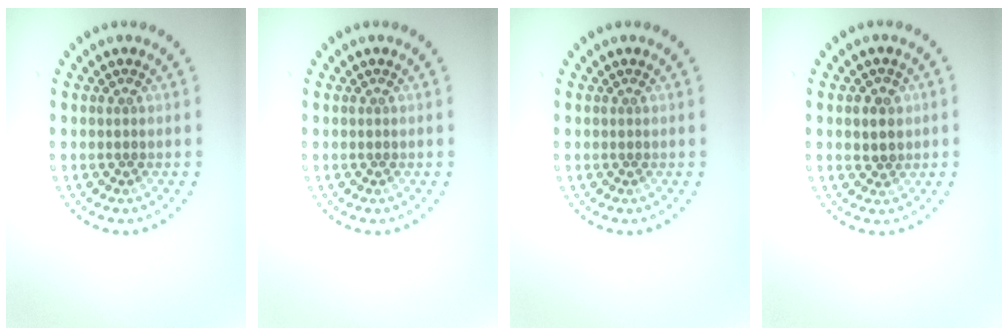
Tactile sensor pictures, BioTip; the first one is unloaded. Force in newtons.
{"total": 0.0}
{"total": 0.0}
{"total": 2.2, "press": 2.1, "slide": 0.7}